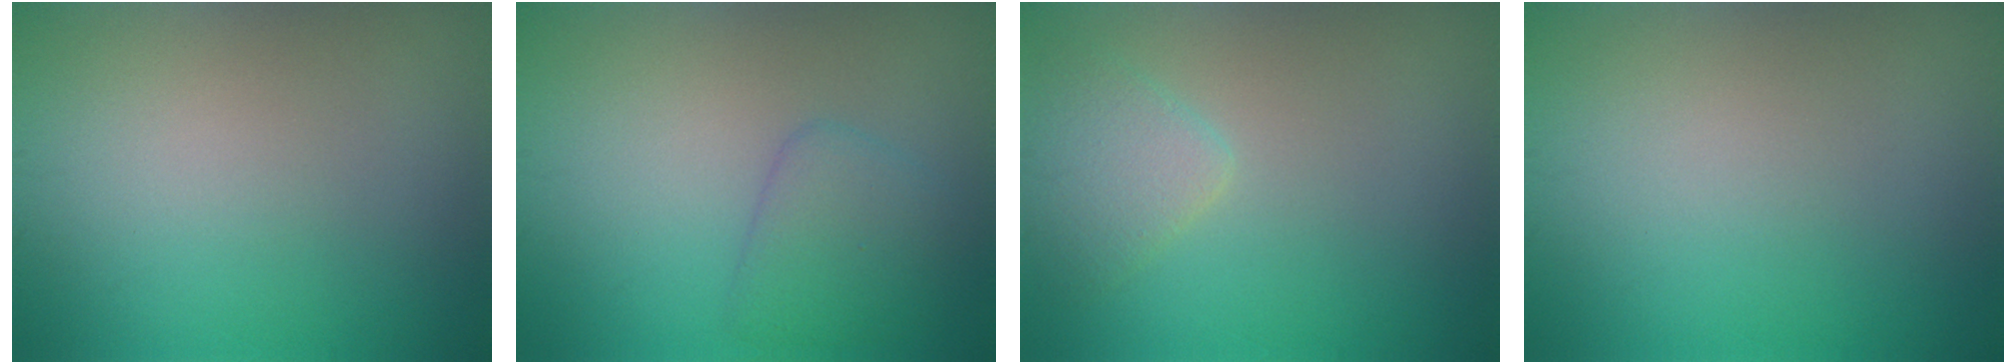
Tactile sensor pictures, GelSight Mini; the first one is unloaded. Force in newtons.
{"total": 2.6, "press": 2.6, "slide": 0.0}
{"total": 2.3, "press": 2.3, "slide": 0.1}
{"total": 0.0}